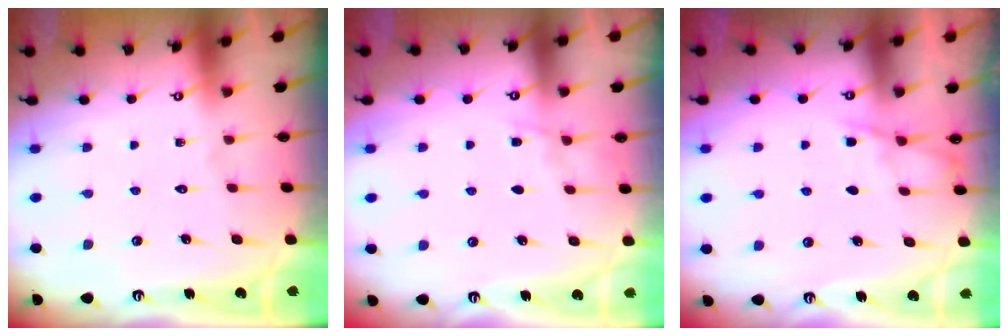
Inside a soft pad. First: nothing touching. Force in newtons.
{"total": 4.9, "press": 4.8, "slide": 0.7}
{"total": 4.0, "press": 4.0, "slide": 0.4}